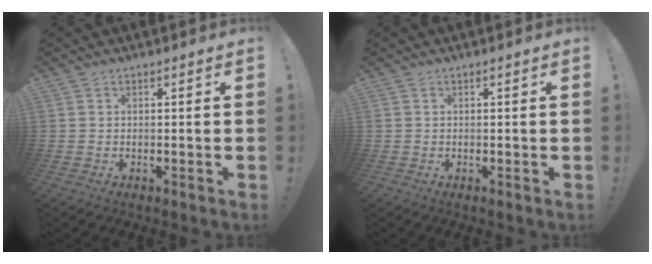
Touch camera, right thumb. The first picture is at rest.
{"total": 0.0}